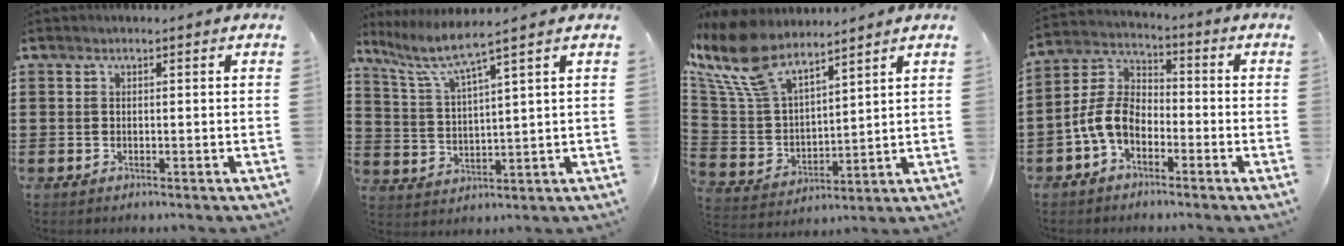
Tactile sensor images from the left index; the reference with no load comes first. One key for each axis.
{"total": 5.2, "fx": 3.9, "fy": -0.1, "fz": 3.4, "tx": -0.086, "ty": -0.023, "tz": 0.060}
{"total": 11.5, "fx": 9.1, "fy": 3.6, "fz": 6.1, "tx": -0.164, "ty": -0.043, "tz": 0.163}
{"total": 6.8, "fx": -3.6, "fy": 3.9, "fz": 4.3, "tx": -0.123, "ty": -0.006, "tz": -0.081}